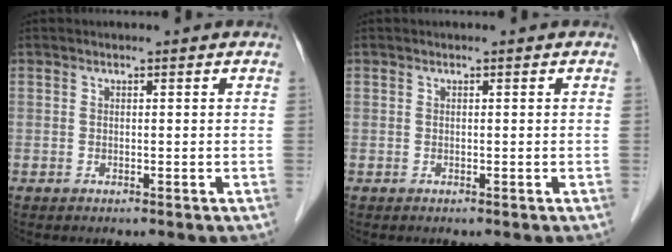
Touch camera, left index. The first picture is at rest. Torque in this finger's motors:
{"motor_torque": [0.00, 0.00, 0.00, 0.00]}